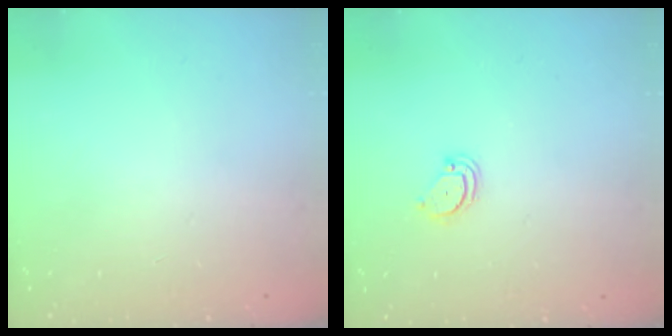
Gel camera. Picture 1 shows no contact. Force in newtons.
{"total": 2.4, "press": 2.4, "slide": 0.2}